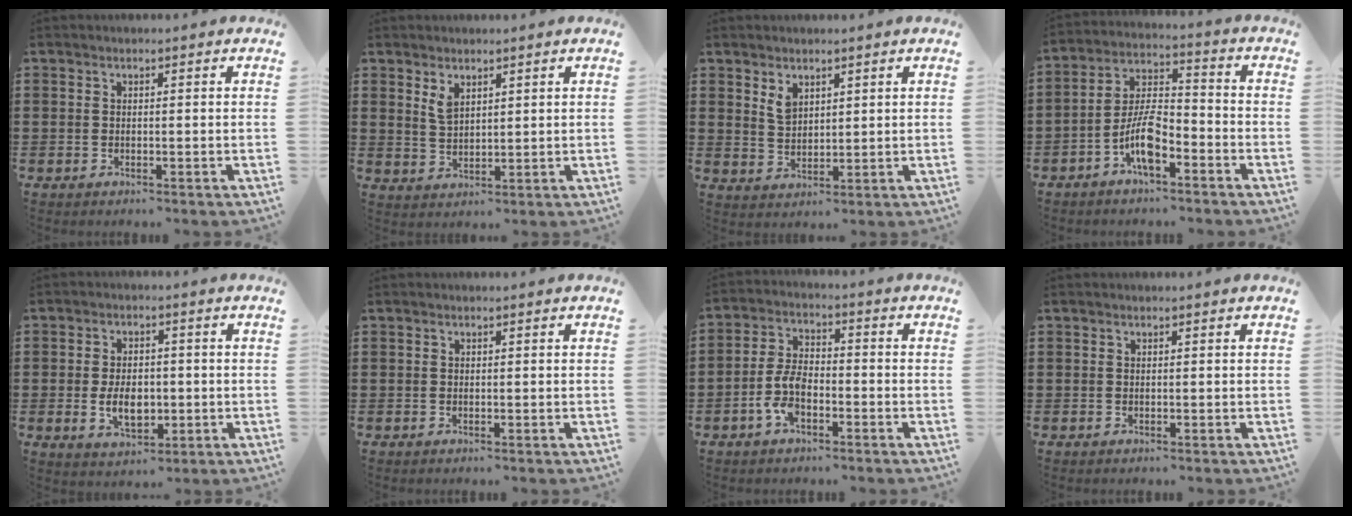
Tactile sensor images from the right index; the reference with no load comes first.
{"total": 2.9, "force": [1.9, 1.5, 1.6], "torque": [-0.037, 0.003, 0.035]}
{"total": 3.0, "force": [2.0, 1.8, 1.4], "torque": [-0.034, 0.004, 0.039]}
{"total": 7.9, "force": [-4.0, 2.9, 6.2], "torque": [-0.139, -0.001, -0.077]}
{"total": 5.7, "force": [-0.8, 3.5, 4.4], "torque": [-0.076, -0.005, -0.018]}
{"total": 0.0}
{"total": 6.3, "force": [-2.7, 3.0, 4.9], "torque": [-0.126, -0.004, -0.058]}
{"total": 0.0}